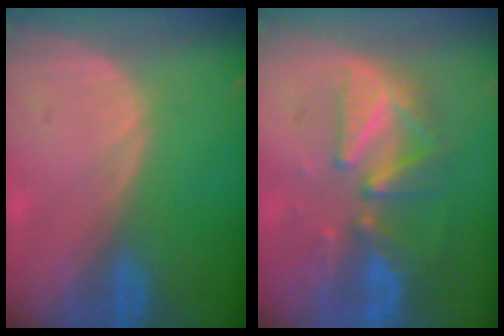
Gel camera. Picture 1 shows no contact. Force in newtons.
{"total": 9.2, "press": 8.5, "slide": 3.4}